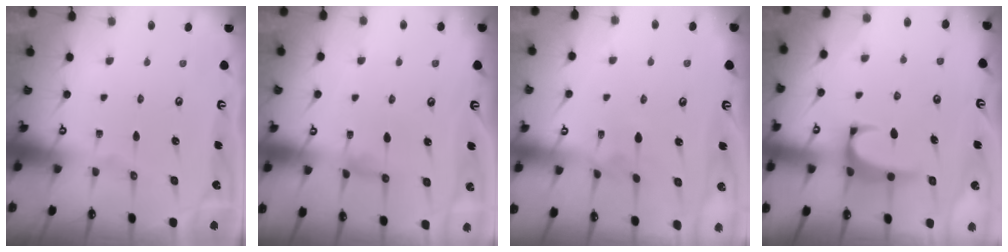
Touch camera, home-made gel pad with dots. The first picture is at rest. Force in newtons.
{"total": 1.0, "press": 0.8, "slide": 0.7}
{"total": 3.0, "press": 2.9, "slide": 0.3}
{"total": 1.2, "press": 1.1, "slide": 0.5}